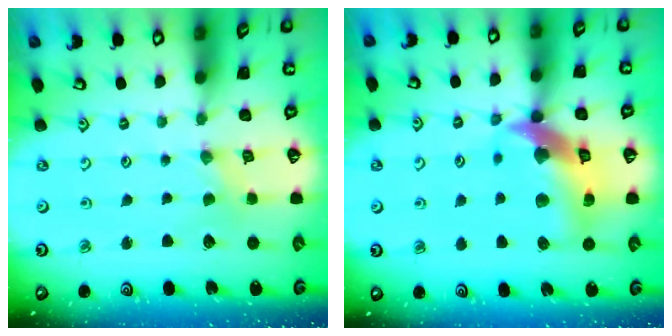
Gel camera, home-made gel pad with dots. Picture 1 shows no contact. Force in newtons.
{"total": 16.4, "press": 16.3, "slide": 2.4}